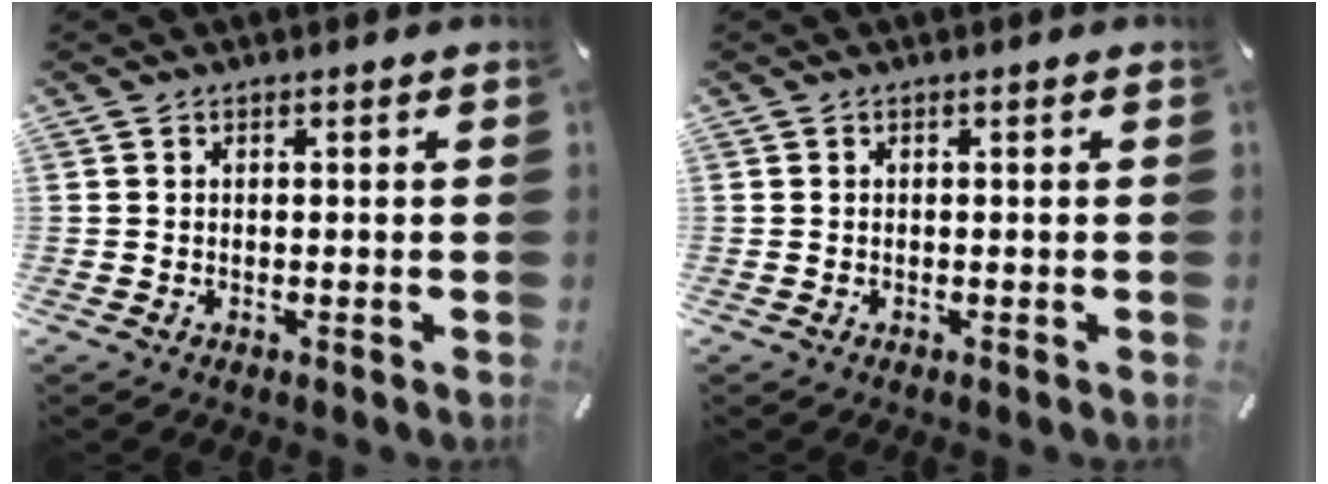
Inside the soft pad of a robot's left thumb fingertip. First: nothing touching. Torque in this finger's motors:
{"motor_torque": [0.00, 0.00, 0.00, 0.00, 0.00]}